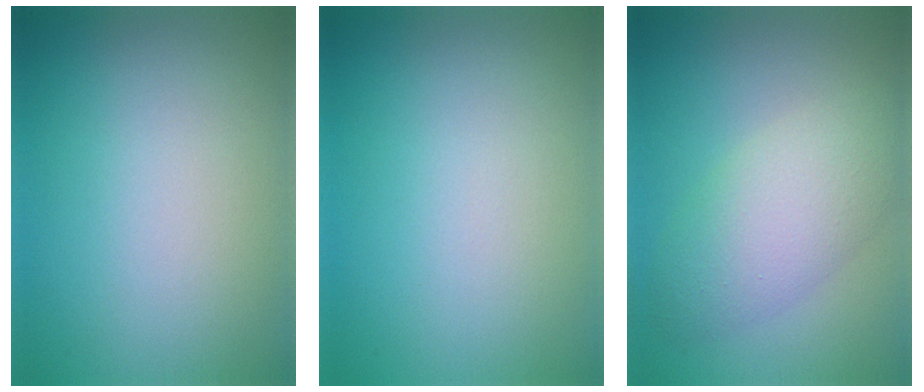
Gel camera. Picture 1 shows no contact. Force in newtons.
{"total": 0.0}
{"total": 5.2, "press": 5.2, "slide": 0.4}